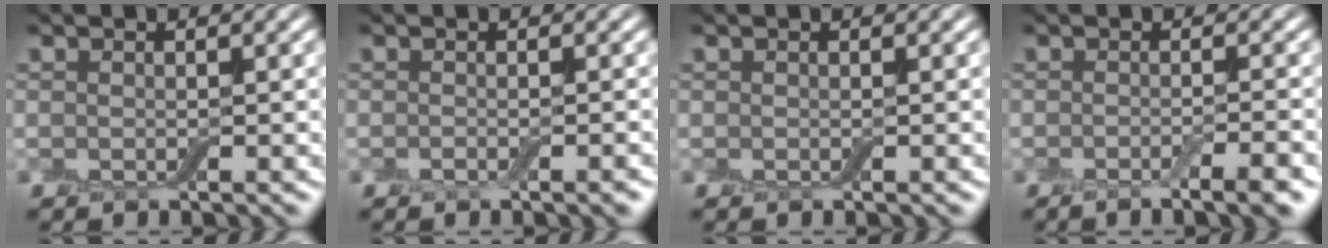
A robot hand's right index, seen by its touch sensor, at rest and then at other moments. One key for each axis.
{"total": 1.1, "fx": -0.6, "fy": 0.3, "fz": 0.9, "tx": -0.011, "ty": -0.003, "tz": -0.012}
{"total": 0.0}
{"total": 3.7, "fx": -2.1, "fy": 0.8, "fz": 2.9, "tx": -0.033, "ty": -0.002, "tz": -0.034}